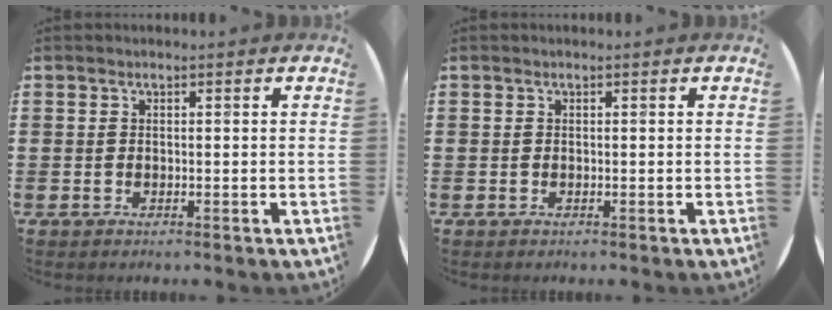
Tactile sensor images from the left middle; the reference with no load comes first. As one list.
[{"total": 0.0}]